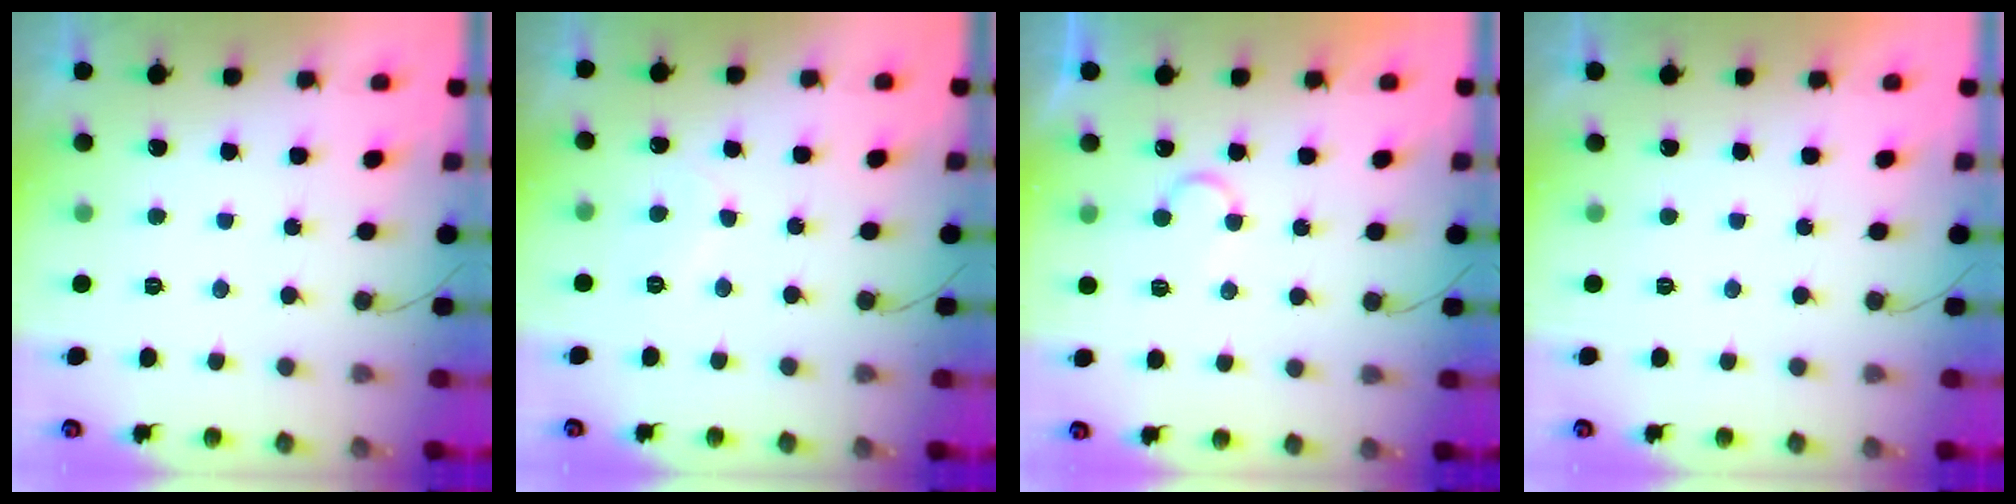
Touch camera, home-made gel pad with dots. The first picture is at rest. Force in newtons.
{"total": 5.2, "press": 5.2, "slide": 0.5}
{"total": 7.5, "press": 7.4, "slide": 0.6}
{"total": 1.9, "press": 1.9, "slide": 0.1}